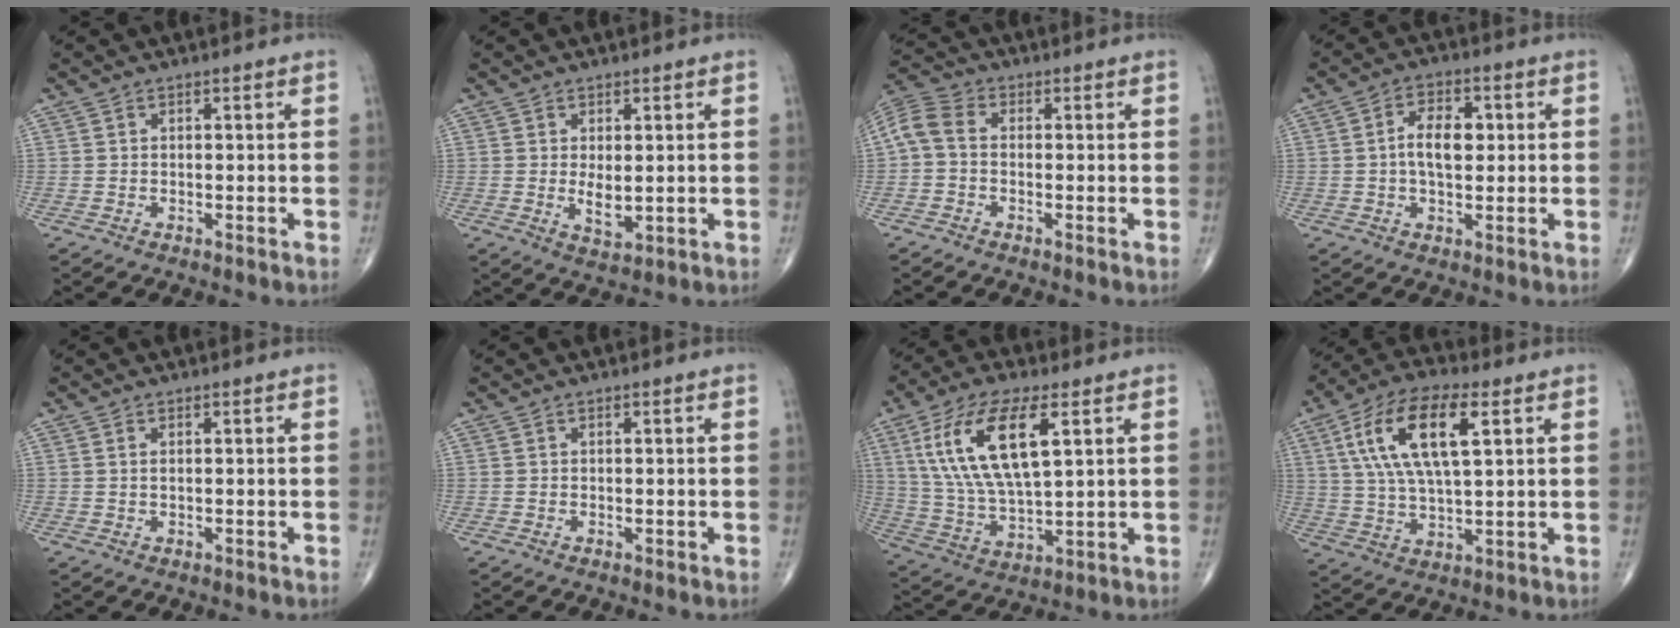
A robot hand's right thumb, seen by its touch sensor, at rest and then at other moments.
{"total": 3.7, "force": [0.2, 1.7, 3.2], "torque": [-0.049, -0.012, 0.011]}
{"total": 5.8, "force": [-0.5, 3.9, 4.2], "torque": [-0.087, 0.018, -0.025]}
{"total": 7.2, "force": [0.7, 4.0, 6.0], "torque": [-0.094, 0.011, 0.007]}
{"total": 0.7, "force": [0.2, 0.3, 0.6], "torque": [-0.016, 0.004, 0.006]}
{"total": 0.0}
{"total": 17.3, "force": [5.9, 6.6, 14.9], "torque": [-0.295, -0.013, 0.116]}
{"total": 15.8, "force": [5.1, 6.1, 13.7], "torque": [-0.264, 0.005, 0.091]}